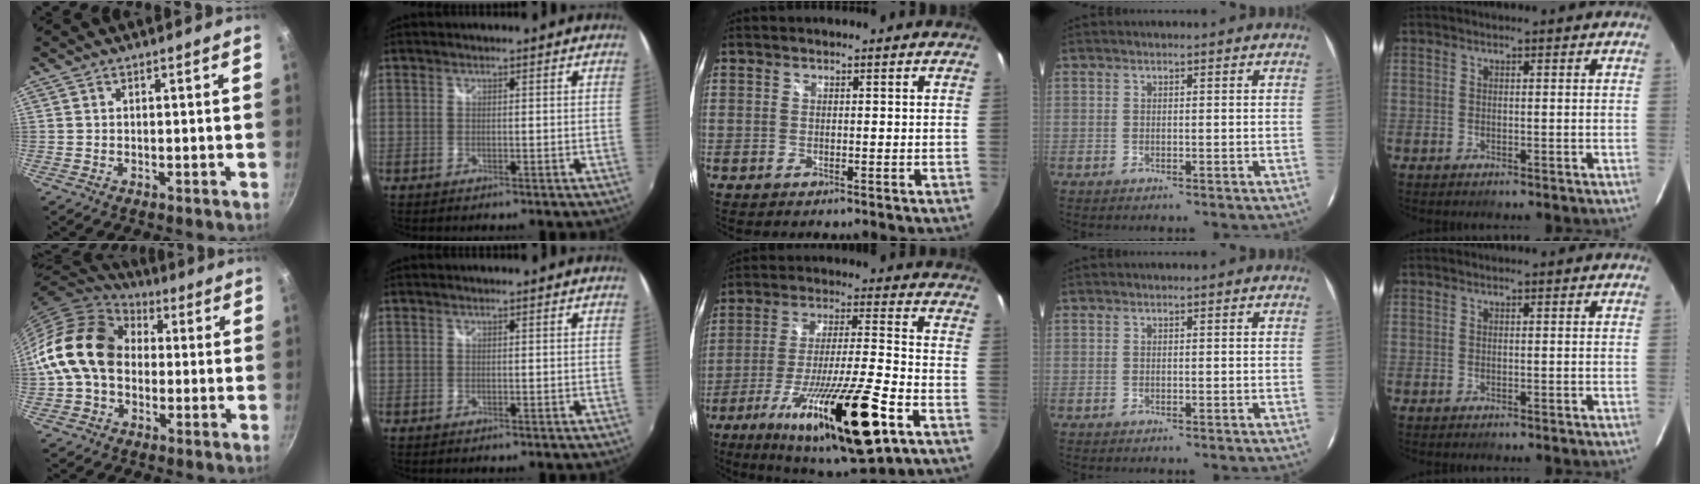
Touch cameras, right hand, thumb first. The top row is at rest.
{"thumb": {"total": 16.9, "force": [0.5, 12.8, 11.0], "torque": [-0.172, 0.034, -0.005]}, "middle": {"total": 23.6, "force": [-11.8, 3.5, 20.1], "torque": [-0.365, -0.048, -0.198]}}